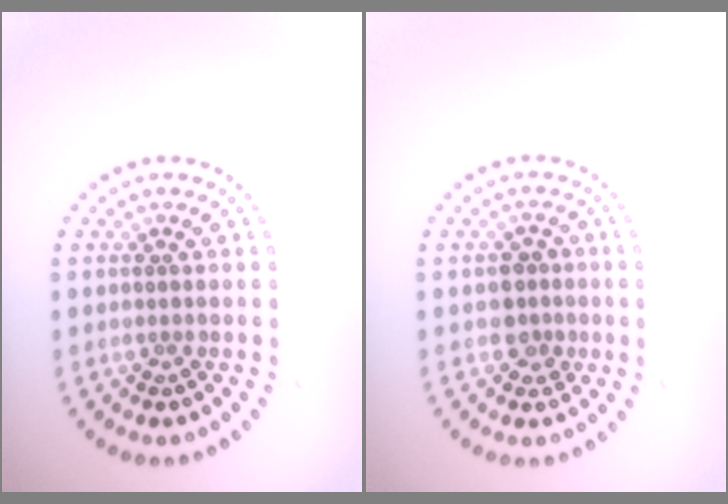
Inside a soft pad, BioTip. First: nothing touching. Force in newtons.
{"total": 2.1, "press": 1.9, "slide": 0.7}